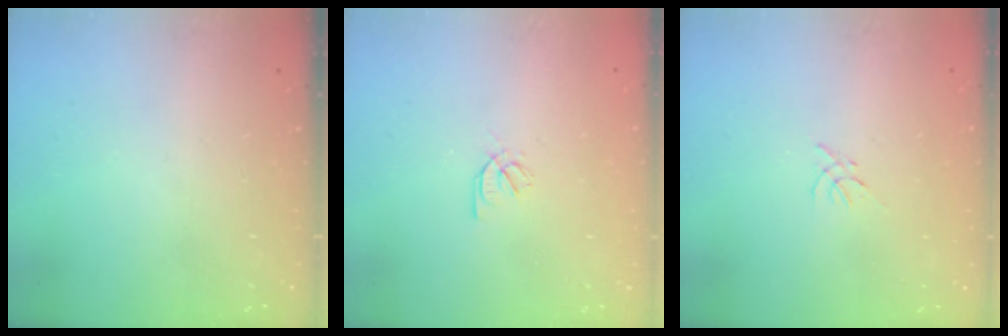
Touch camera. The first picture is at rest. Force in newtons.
{"total": 2.2, "press": 2.1, "slide": 0.6}
{"total": 0.0}